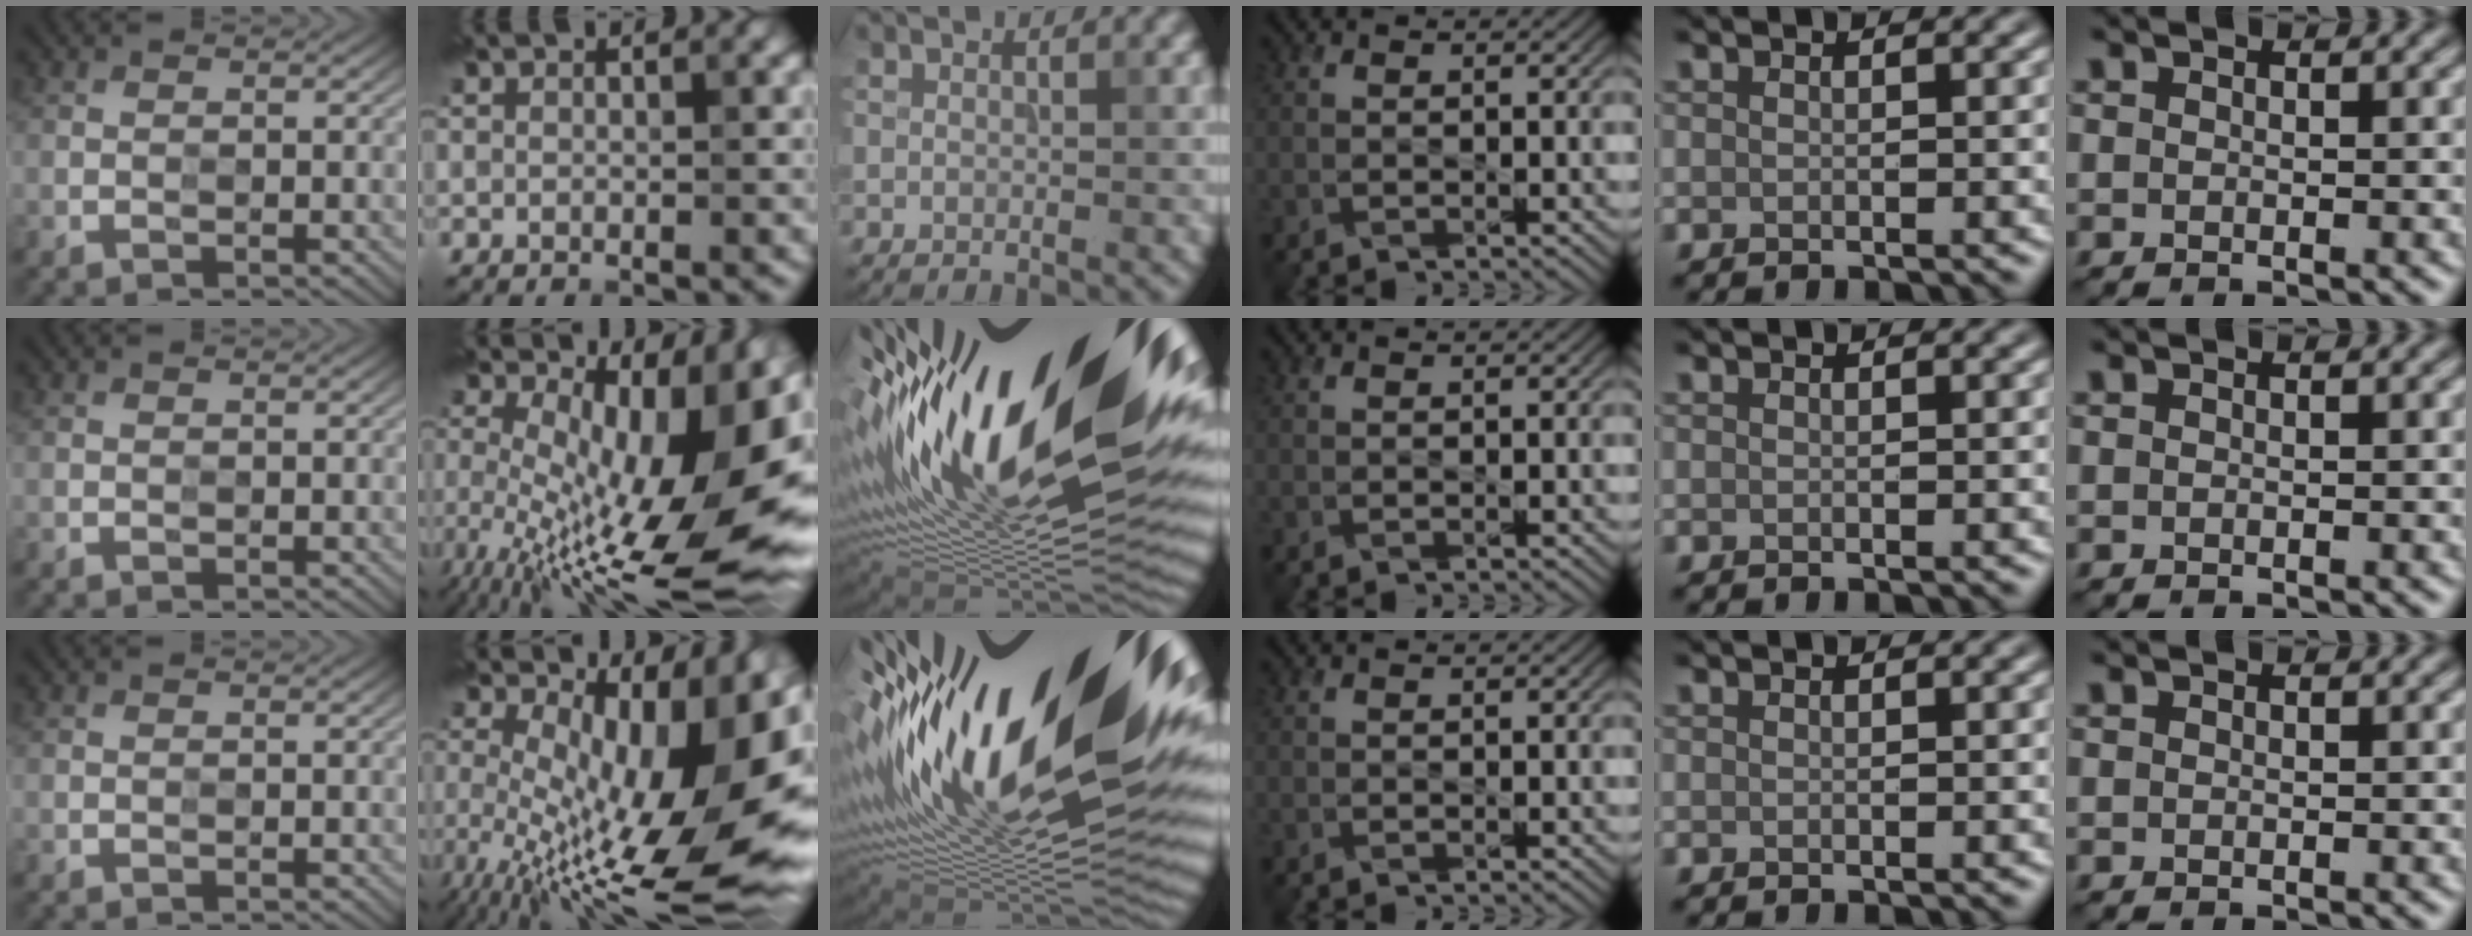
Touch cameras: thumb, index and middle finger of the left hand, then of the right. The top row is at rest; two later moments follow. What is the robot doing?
{"motion": "press", "object": "grip strengthener"}